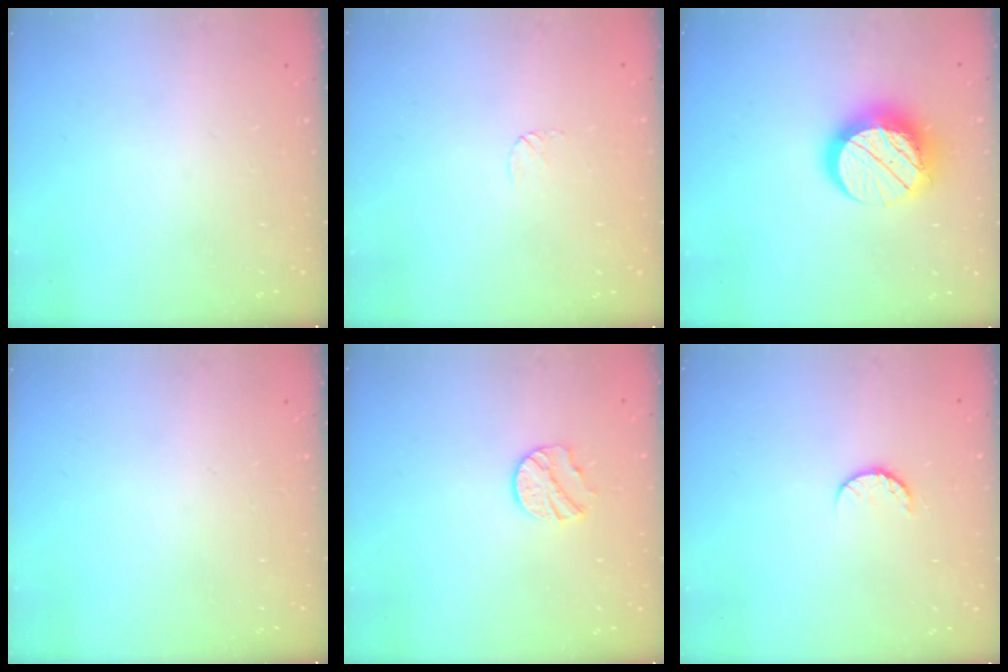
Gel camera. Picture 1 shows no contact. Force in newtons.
{"total": 4.0, "press": 4.0, "slide": 0.3}
{"total": 14.1, "press": 14.0, "slide": 1.3}
{"total": 0.0}
{"total": 8.3, "press": 8.3, "slide": 0.2}
{"total": 6.7, "press": 6.6, "slide": 0.7}